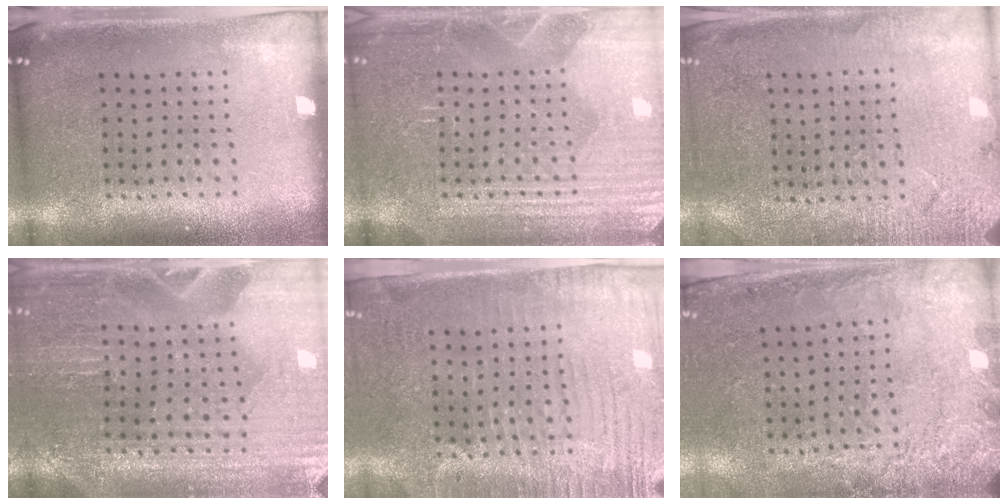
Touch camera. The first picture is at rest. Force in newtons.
{"total": 5.1, "press": 5.1, "slide": 0.7}
{"total": 2.7, "press": 2.7, "slide": 0.1}
{"total": 1.5, "press": 1.4, "slide": 0.2}
{"total": 3.1, "press": 2.8, "slide": 1.4}
{"total": 2.7, "press": 2.0, "slide": 1.9}